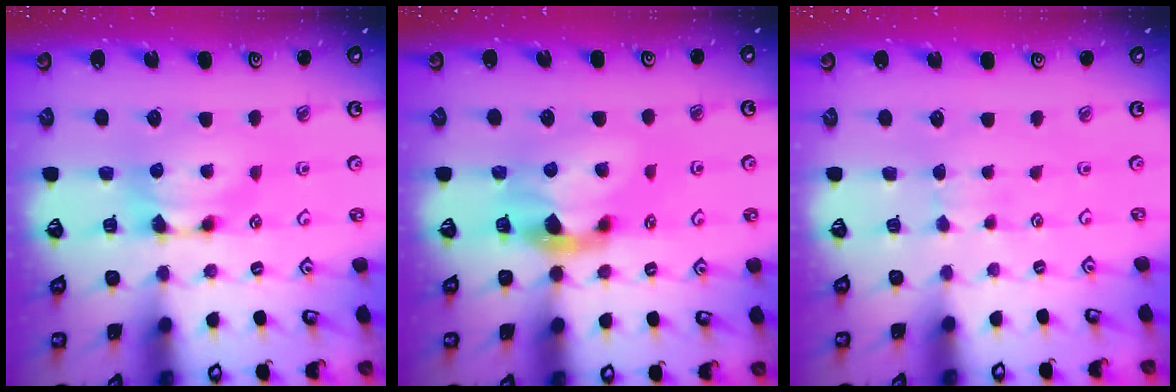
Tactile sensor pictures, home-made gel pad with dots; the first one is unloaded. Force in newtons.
{"total": 2.8, "press": 2.5, "slide": 1.3}
{"total": 2.8, "press": 2.8, "slide": 0.2}